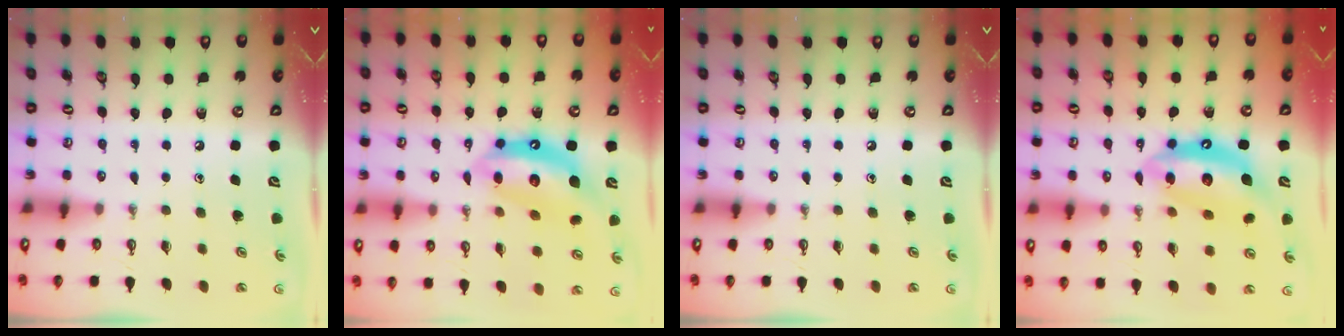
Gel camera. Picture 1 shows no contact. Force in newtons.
{"total": 13.6, "press": 13.5, "slide": 1.2}
{"total": 0.0}
{"total": 14.5, "press": 14.4, "slide": 1.4}